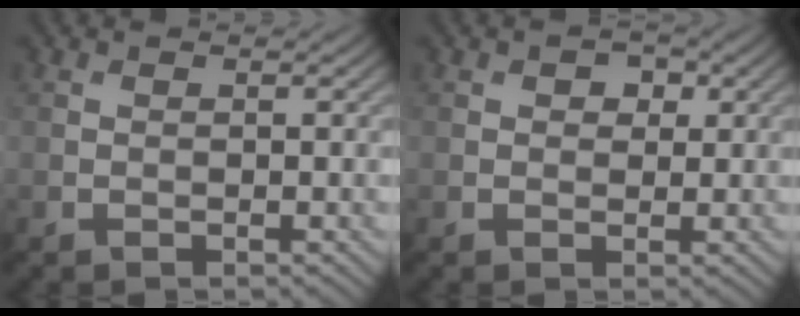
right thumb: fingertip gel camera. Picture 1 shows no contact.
{"total": 2.2, "force": [0.8, 1.5, 1.3], "torque": [-0.017, -0.001, 0.009]}